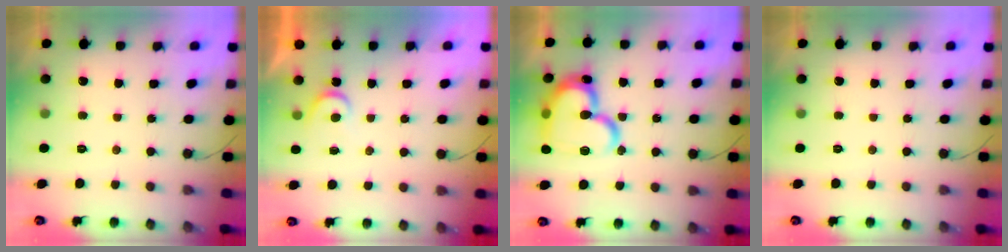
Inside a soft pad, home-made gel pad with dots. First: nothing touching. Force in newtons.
{"total": 3.4, "press": 3.4, "slide": 0.4}
{"total": 24.5, "press": 24.4, "slide": 2.5}
{"total": 0.0}